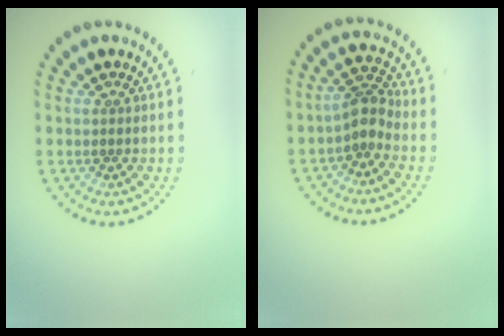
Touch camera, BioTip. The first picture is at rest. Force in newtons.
{"total": 2.5, "press": 2.0, "slide": 1.6}